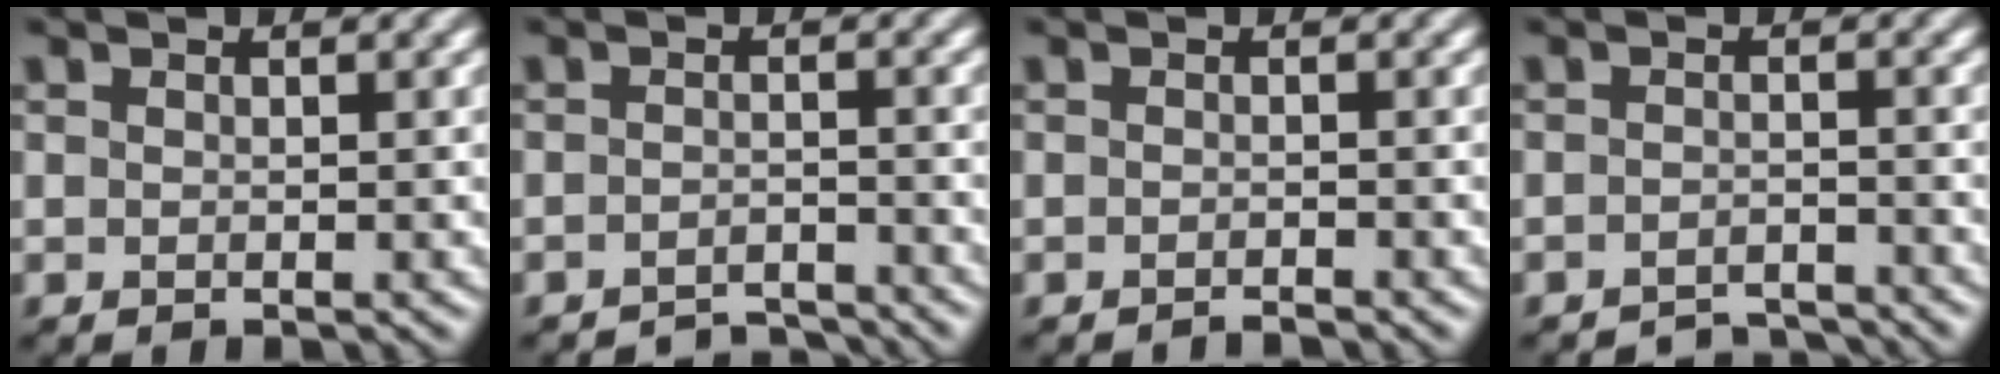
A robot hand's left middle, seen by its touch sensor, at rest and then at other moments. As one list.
[{"total": 2.8, "force": [-2.8, 0.3, 0.5], "torque": [-0.002, 0.005, -0.046]}, {"total": 0.9, "force": [-0.8, 0.0, 0.2], "torque": [-0.001, 0.002, -0.017]}, {"total": 2.8, "force": [-2.8, 0.3, 0.4], "torque": [-0.001, 0.004, -0.046]}]